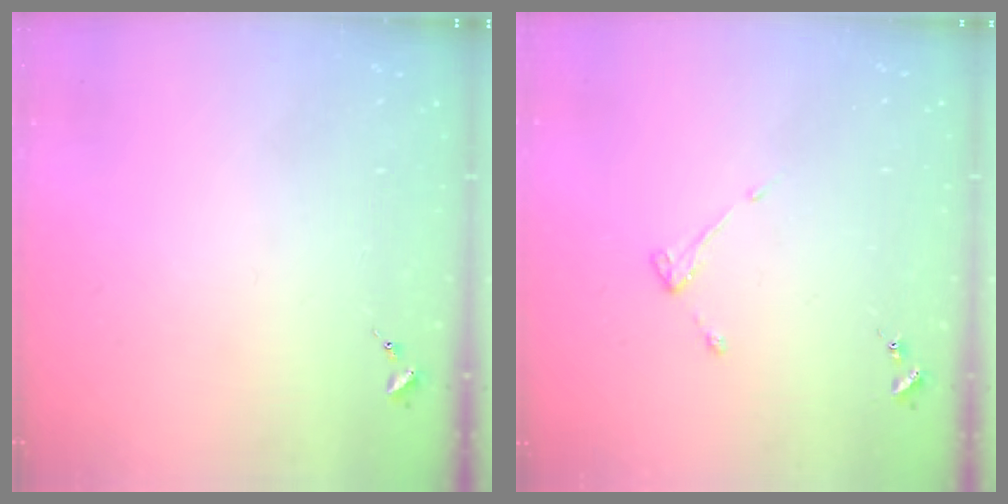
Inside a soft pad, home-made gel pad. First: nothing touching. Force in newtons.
{"total": 3.0, "press": 3.0, "slide": 0.4}